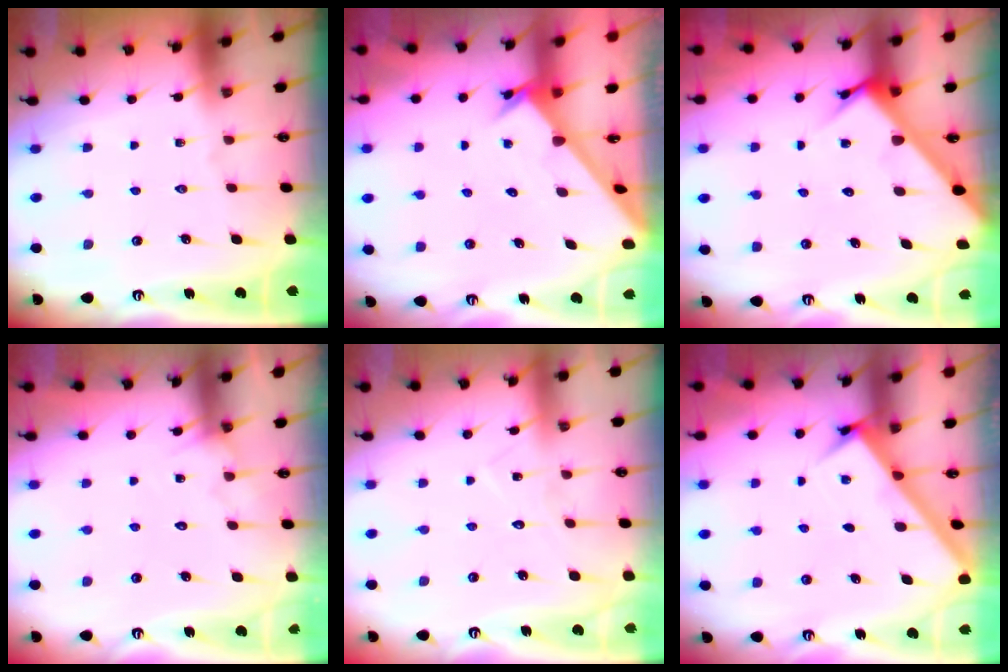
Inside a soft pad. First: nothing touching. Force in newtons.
{"total": 2.5, "press": 2.5, "slide": 0.2}
{"total": 3.9, "press": 3.9, "slide": 0.4}
{"total": 5.0, "press": 5.0, "slide": 0.4}
{"total": 7.0, "press": 7.0, "slide": 0.1}
{"total": 3.0, "press": 3.0, "slide": 0.2}